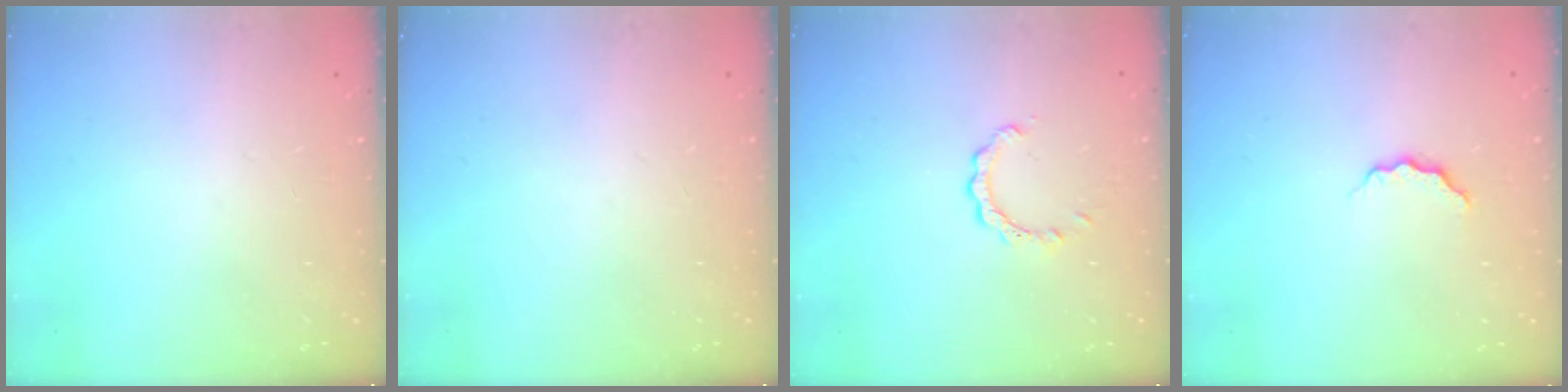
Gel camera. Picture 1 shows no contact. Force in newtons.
{"total": 0.0}
{"total": 3.0, "press": 3.0, "slide": 0.1}
{"total": 3.7, "press": 3.7, "slide": 0.4}